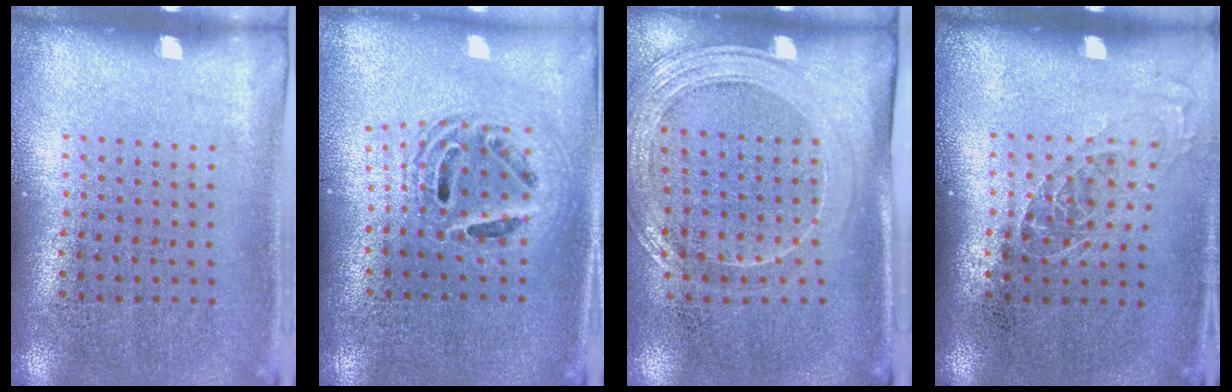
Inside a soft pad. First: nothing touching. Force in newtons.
{"total": 1.8, "press": 1.5, "slide": 1.0}
{"total": 1.9, "press": 1.7, "slide": 0.9}
{"total": 1.0, "press": 0.9, "slide": 0.5}